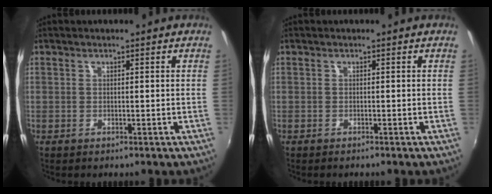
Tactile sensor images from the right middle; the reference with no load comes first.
{"total": 0.5, "force": [-0.5, 0.1, 0.1], "torque": [-0.002, -0.003, -0.011]}